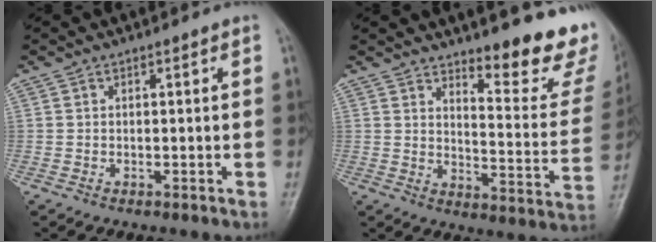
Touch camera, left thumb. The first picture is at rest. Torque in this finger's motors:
{"motor_torque": [0.52, 0.19, 0.02, -1.13, 0.09]}